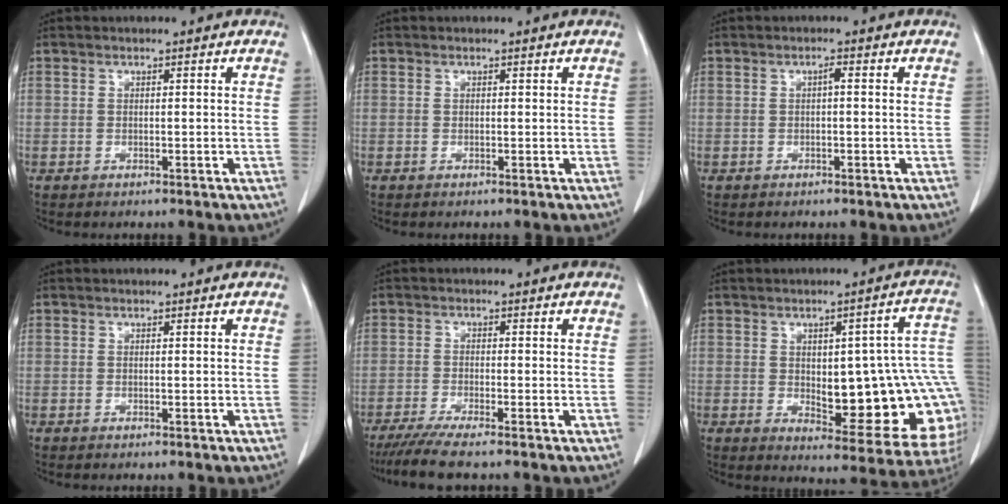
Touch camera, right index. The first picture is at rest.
{"total": 0.0}
{"total": 0.8, "force": [0.0, 0.1, 0.8], "torque": [-0.013, 0.002, 0.001]}
{"total": 0.0}
{"total": 5.2, "force": [-4.2, -0.6, 3.0], "torque": [-0.049, -0.015, -0.076]}
{"total": 19.7, "force": [-1.4, 6.5, 18.5], "torque": [-0.158, 0.028, 0.007]}